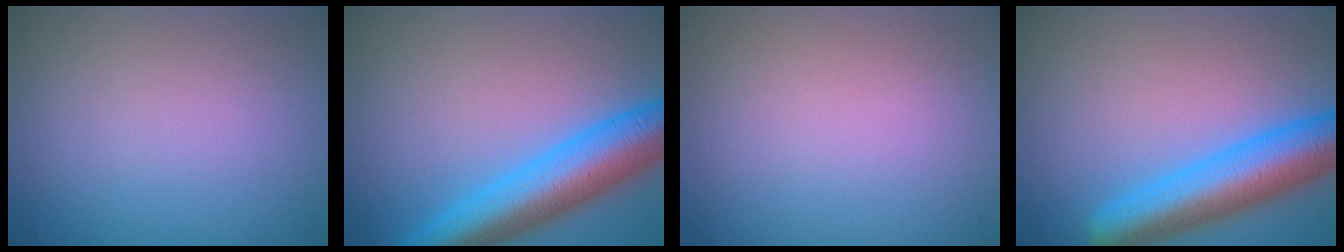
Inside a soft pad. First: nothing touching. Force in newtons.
{"total": 8.1, "press": 8.1, "slide": 0.4}
{"total": 0.0}
{"total": 7.1, "press": 7.1, "slide": 0.3}